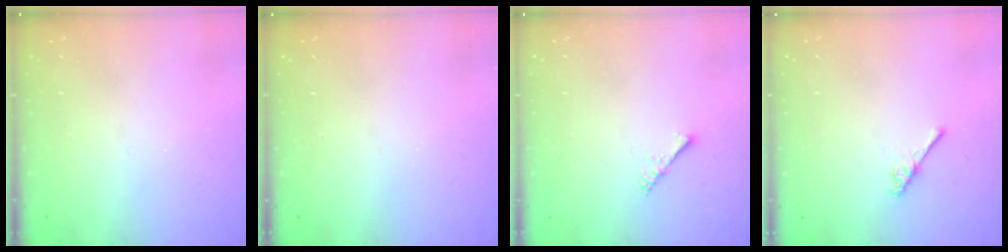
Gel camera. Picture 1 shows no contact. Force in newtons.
{"total": 0.0}
{"total": 2.0, "press": 1.9, "slide": 0.4}
{"total": 2.6, "press": 2.6, "slide": 0.3}